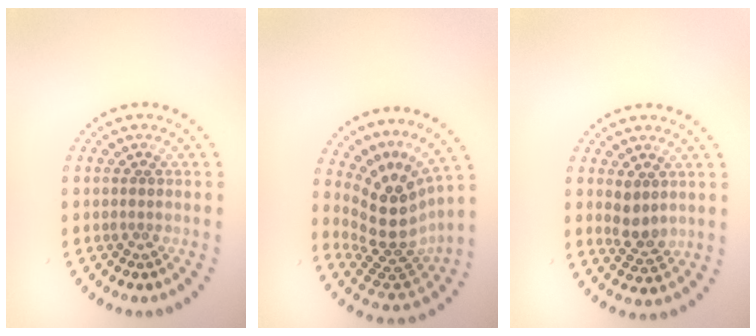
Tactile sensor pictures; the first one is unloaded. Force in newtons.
{"total": 5.2, "press": 3.7, "slide": 3.7}
{"total": 2.4, "press": 2.1, "slide": 1.0}